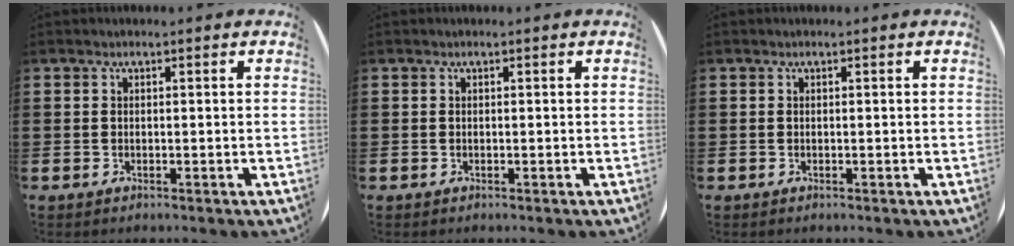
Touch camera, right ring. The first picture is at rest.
{"total": 0.0}
{"total": 0.0}